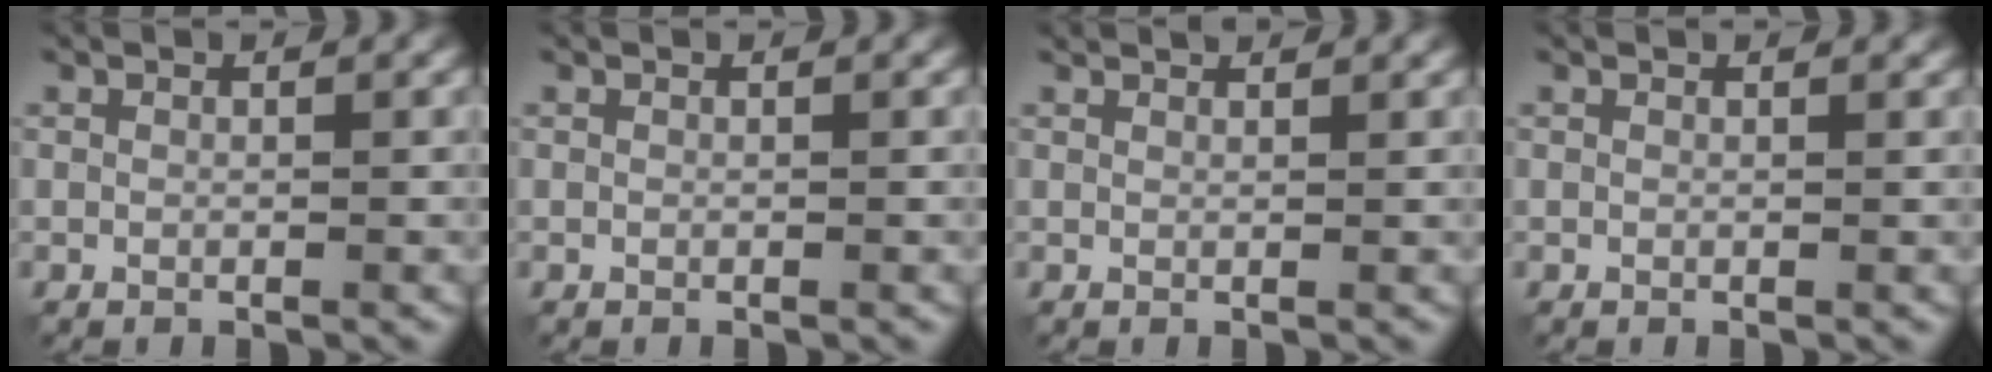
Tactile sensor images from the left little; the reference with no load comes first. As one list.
[{"total": 0.0}, {"total": 1.4, "force": [1.3, 0.1, 0.3], "torque": [-0.011, 0.000, 0.017]}, {"total": 0.8, "force": [0.7, 0.1, 0.2], "torque": [-0.004, 0.000, 0.007]}]